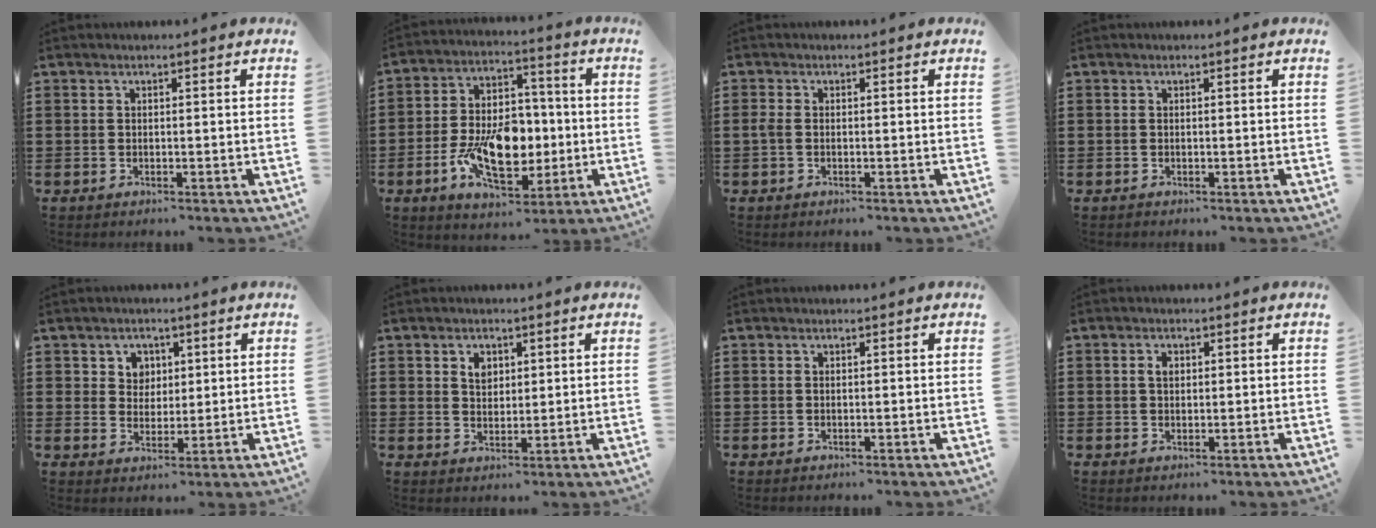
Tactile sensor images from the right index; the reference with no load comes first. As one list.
[{"total": 11.6, "force": [-2.6, 7.2, 8.8], "torque": [-0.168, 0.004, -0.045]}, {"total": 1.1, "force": [-0.4, 0.5, 1.0], "torque": [-0.027, -0.003, -0.010]}, {"total": 0.0}, {"total": 3.7, "force": [1.6, 3.2, 0.5], "torque": [-0.020, 0.010, 0.026]}, {"total": 2.7, "force": [1.3, 1.9, 1.4], "torque": [-0.026, 0.004, 0.022]}, {"total": 0.0}, {"total": 1.8, "force": [0.4, 1.1, 1.3], "torque": [-0.028, 0.008, 0.006]}]